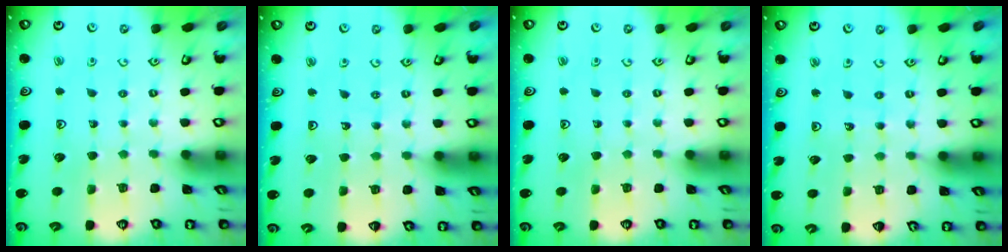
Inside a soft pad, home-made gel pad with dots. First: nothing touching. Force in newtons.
{"total": 3.7, "press": 2.8, "slide": 2.3}
{"total": 0.0}
{"total": 3.6, "press": 3.6, "slide": 0.3}